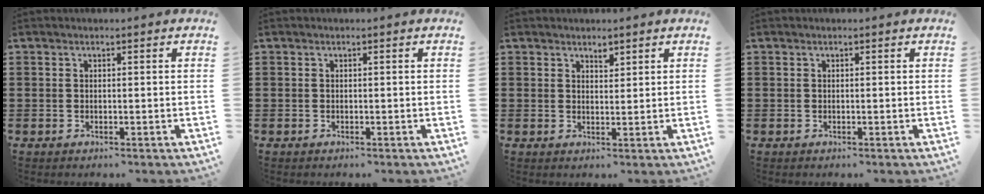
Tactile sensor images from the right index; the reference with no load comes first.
{"total": 0.0}
{"total": 1.6, "force": [1.3, 0.7, 0.6], "torque": [-0.005, 0.000, 0.023]}
{"total": 0.0}